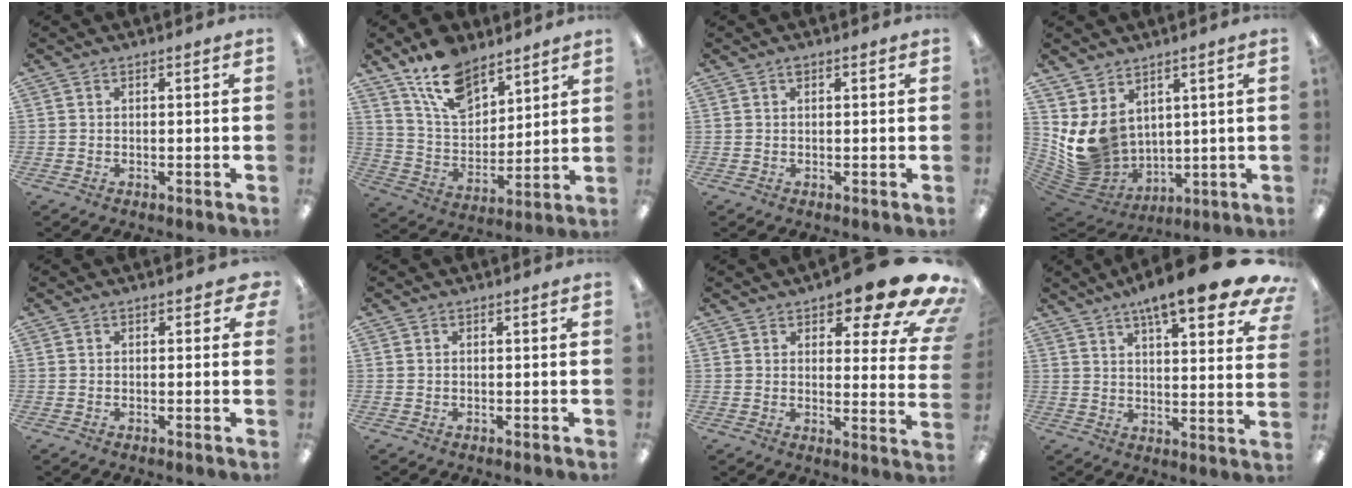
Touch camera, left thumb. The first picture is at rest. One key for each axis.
{"total": 14.4, "fx": 10.8, "fy": 7.0, "fz": 6.5, "tx": -0.121, "ty": -0.054, "tz": 0.201}
{"total": 1.0, "fx": 0.5, "fy": 0.5, "fz": 0.6, "tx": -0.015, "ty": 0.005, "tz": 0.008}
{"total": 10.8, "fx": 4.1, "fy": 8.6, "fz": 5.0, "tx": -0.126, "ty": -0.039, "tz": 0.088}
{"total": 1.7, "fx": 0.6, "fy": 1.2, "fz": 1.1, "tx": -0.014, "ty": 0.002, "tz": 0.009}
{"total": 0.0}
{"total": 14.2, "fx": 9.7, "fy": 4.3, "fz": 9.4, "tx": -0.115, "ty": -0.072, "tz": 0.157}
{"total": 14.3, "fx": 9.9, "fy": 3.5, "fz": 9.8, "tx": -0.135, "ty": -0.058, "tz": 0.156}